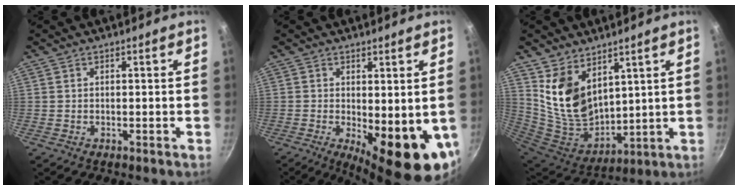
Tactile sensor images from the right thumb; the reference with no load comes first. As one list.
[{"total": 13.0, "force": [-1.9, 4.8, 12.0], "torque": [-0.136, -0.020, -0.014]}, {"total": 14.3, "force": [7.5, 8.8, 8.3], "torque": [-0.137, -0.076, 0.165]}]